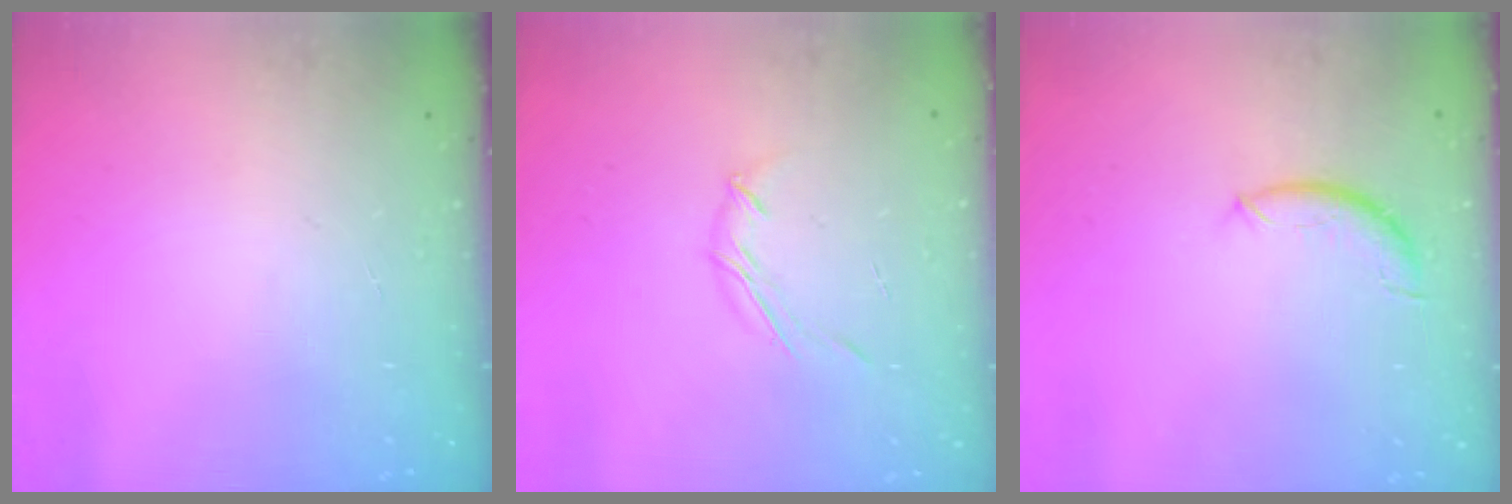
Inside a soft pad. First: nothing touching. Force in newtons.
{"total": 4.4, "press": 4.3, "slide": 0.8}
{"total": 7.8, "press": 7.8, "slide": 0.5}